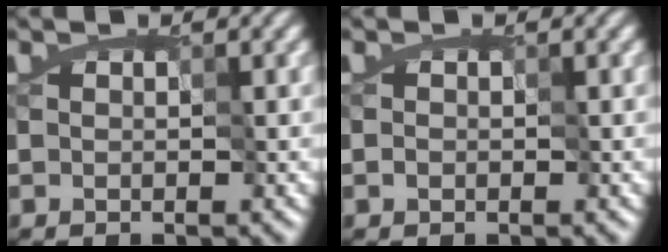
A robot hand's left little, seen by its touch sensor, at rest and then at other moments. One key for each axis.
{"total": 0.5, "fx": 0.0, "fy": 0.5, "fz": 0.2, "tx": -0.002, "ty": 0.003, "tz": -0.001}